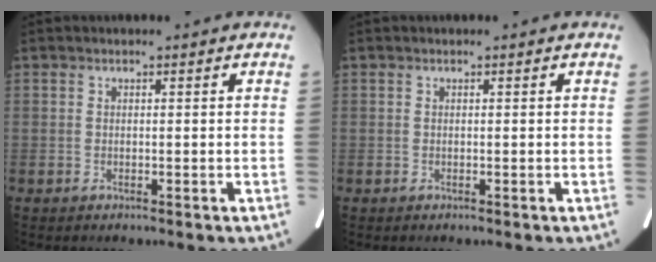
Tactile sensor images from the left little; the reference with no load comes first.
{"total": 0.0}